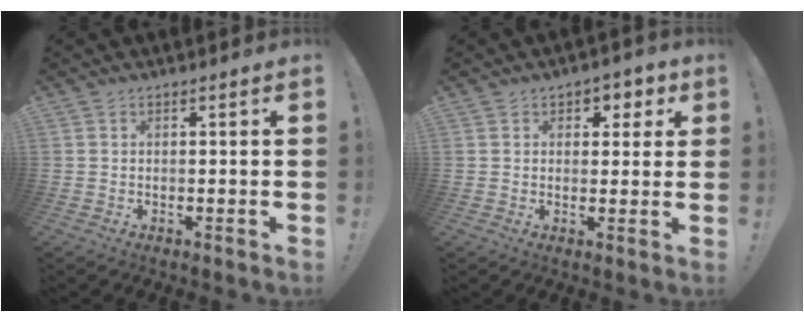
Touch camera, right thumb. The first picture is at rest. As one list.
[{"total": 4.2, "force": [1.7, 3.5, 1.6], "torque": [-0.008, -0.009, 0.025]}]